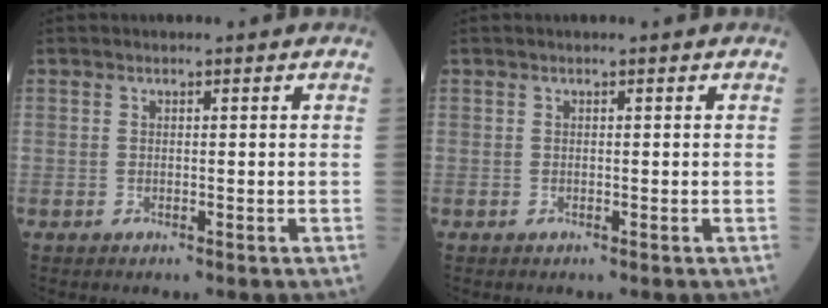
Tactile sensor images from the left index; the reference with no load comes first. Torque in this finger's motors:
{"motor_torque": [0.03, 0.00, 0.00, 0.00]}